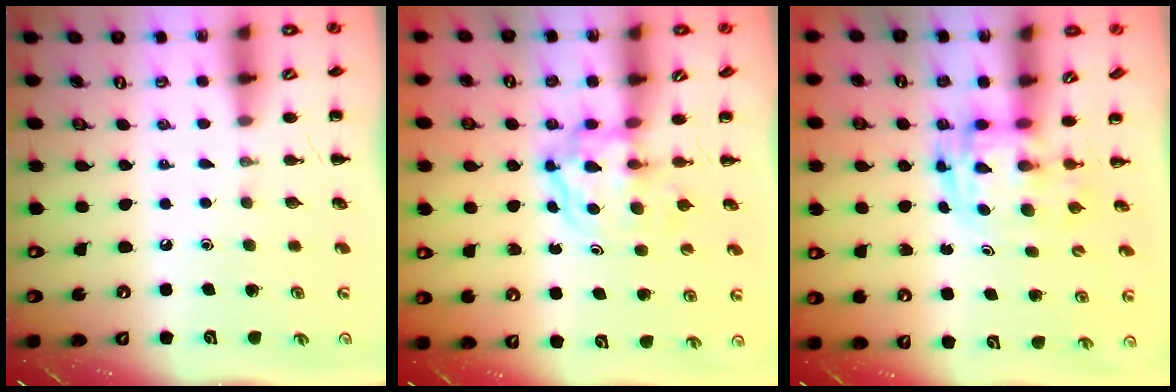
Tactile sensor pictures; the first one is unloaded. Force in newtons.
{"total": 3.8, "press": 3.8, "slide": 0.4}
{"total": 2.8, "press": 2.7, "slide": 0.5}